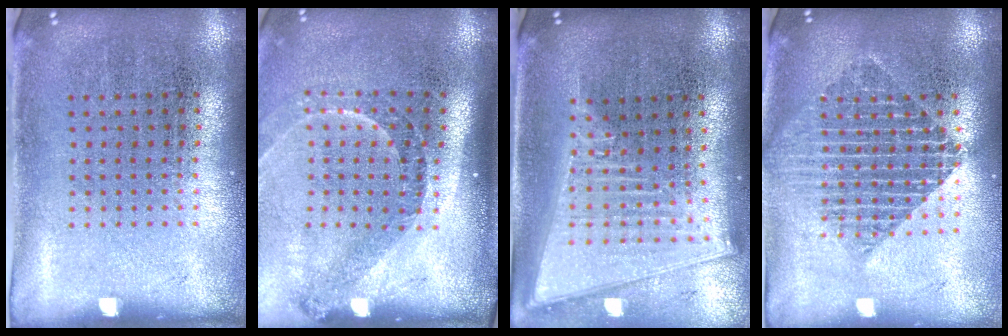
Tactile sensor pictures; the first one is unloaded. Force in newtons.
{"total": 1.6, "press": 1.3, "slide": 0.9}
{"total": 2.2, "press": 1.8, "slide": 1.2}
{"total": 1.8, "press": 1.6, "slide": 1.0}